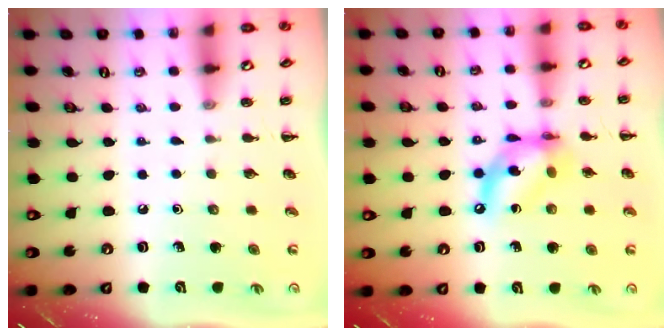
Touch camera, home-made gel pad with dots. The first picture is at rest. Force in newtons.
{"total": 12.5, "press": 12.0, "slide": 3.3}